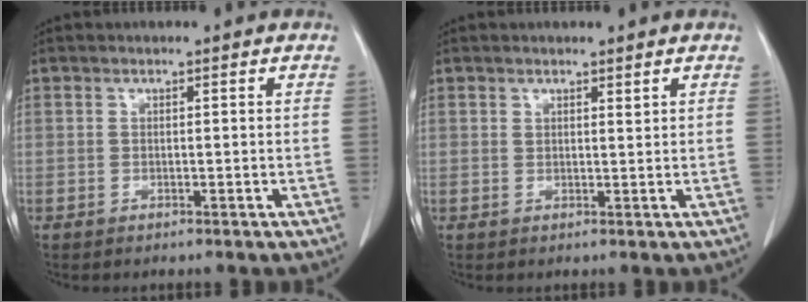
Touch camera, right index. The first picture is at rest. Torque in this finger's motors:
{"motor_torque": [-0.03, 0.01, -0.01, -0.01]}